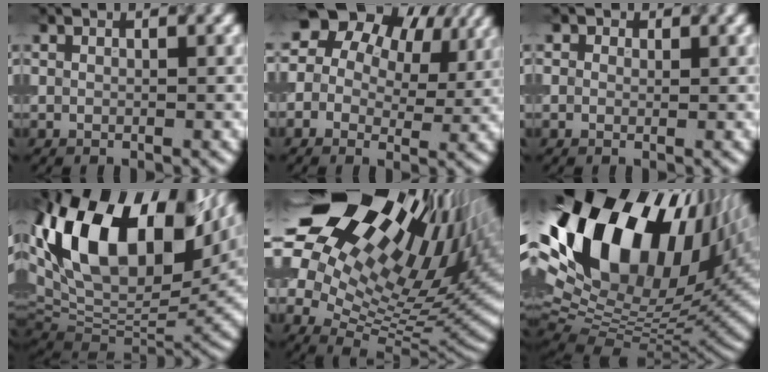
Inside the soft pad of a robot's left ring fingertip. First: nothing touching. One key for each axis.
{"total": 14.1, "fx": 6.3, "fy": 9.5, "fz": 8.2, "tx": -0.148, "ty": 0.050, "tz": 0.070}
{"total": 1.1, "fx": 0.6, "fy": 0.9, "fz": 0.4, "tx": 0.000, "ty": -0.003, "tz": -0.005}
{"total": 18.9, "fx": 5.5, "fy": 11.1, "fz": 14.3, "tx": -0.279, "ty": 0.018, "tz": 0.103}
{"total": 21.4, "fx": 10.4, "fy": 12.1, "fz": 14.2, "tx": -0.260, "ty": 0.042, "tz": 0.197}
{"total": 20.5, "fx": 8.0, "fy": 11.9, "fz": 14.7, "tx": -0.302, "ty": 0.032, "tz": 0.141}